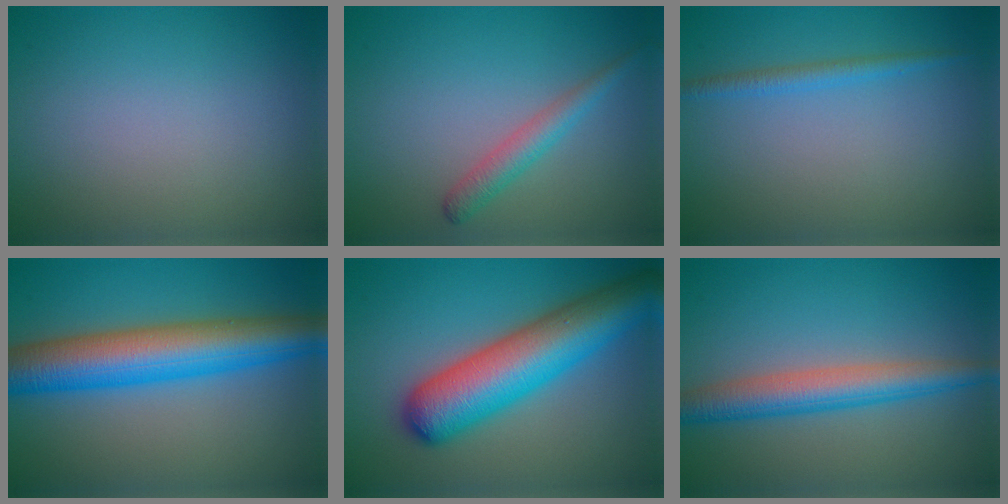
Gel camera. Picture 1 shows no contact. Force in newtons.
{"total": 2.3, "press": 2.3, "slide": 0.1}
{"total": 1.5, "press": 1.5, "slide": 0.1}
{"total": 9.6, "press": 9.6, "slide": 0.3}
{"total": 9.7, "press": 9.7, "slide": 0.3}
{"total": 4.8, "press": 4.8, "slide": 0.1}